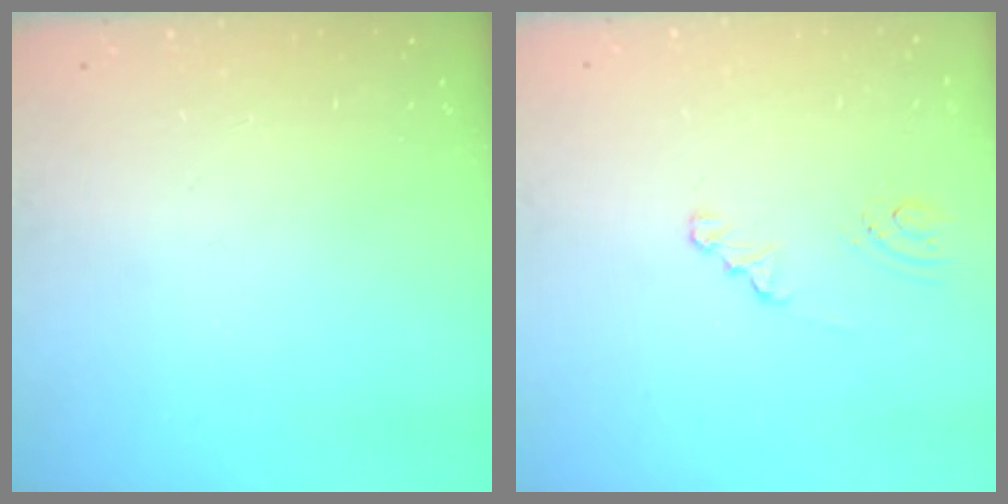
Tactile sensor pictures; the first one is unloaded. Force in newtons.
{"total": 2.4, "press": 2.4, "slide": 0.3}